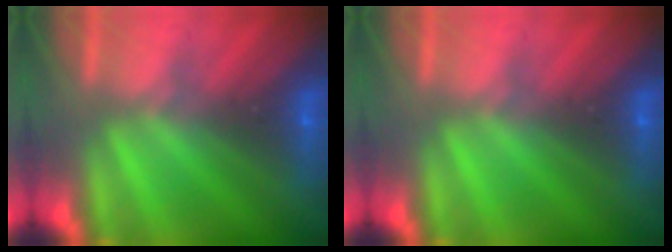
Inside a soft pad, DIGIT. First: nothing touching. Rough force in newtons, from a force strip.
{"total": 0.0}